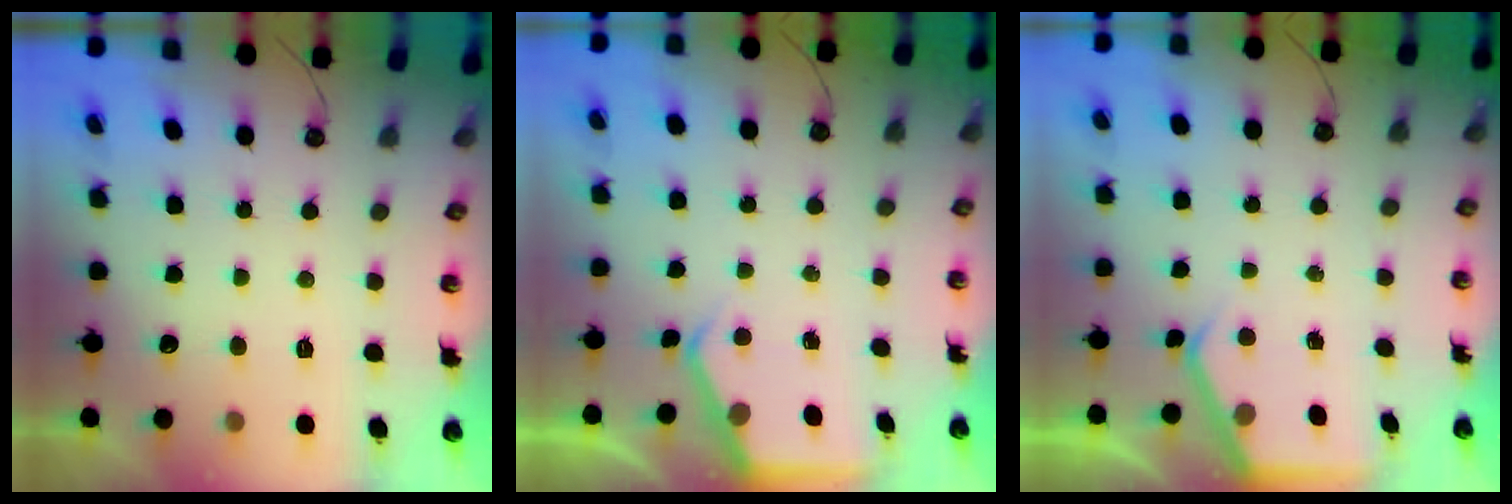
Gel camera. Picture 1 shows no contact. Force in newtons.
{"total": 3.9, "press": 3.9, "slide": 0.2}
{"total": 3.3, "press": 3.2, "slide": 0.5}